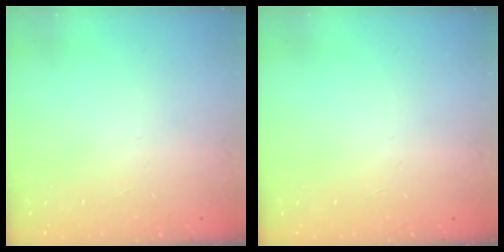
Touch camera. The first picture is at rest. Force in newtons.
{"total": 0.0}